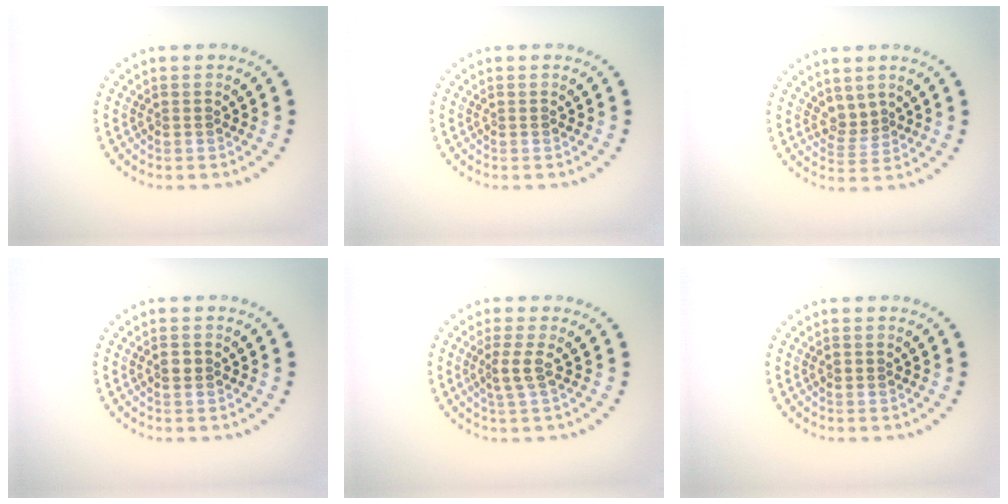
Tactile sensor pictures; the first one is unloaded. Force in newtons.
{"total": 0.0}
{"total": 1.9, "press": 1.2, "slide": 1.4}
{"total": 1.0, "press": 0.9, "slide": 0.3}
{"total": 1.8, "press": 1.4, "slide": 1.2}
{"total": 0.6, "press": 0.6, "slide": 0.2}